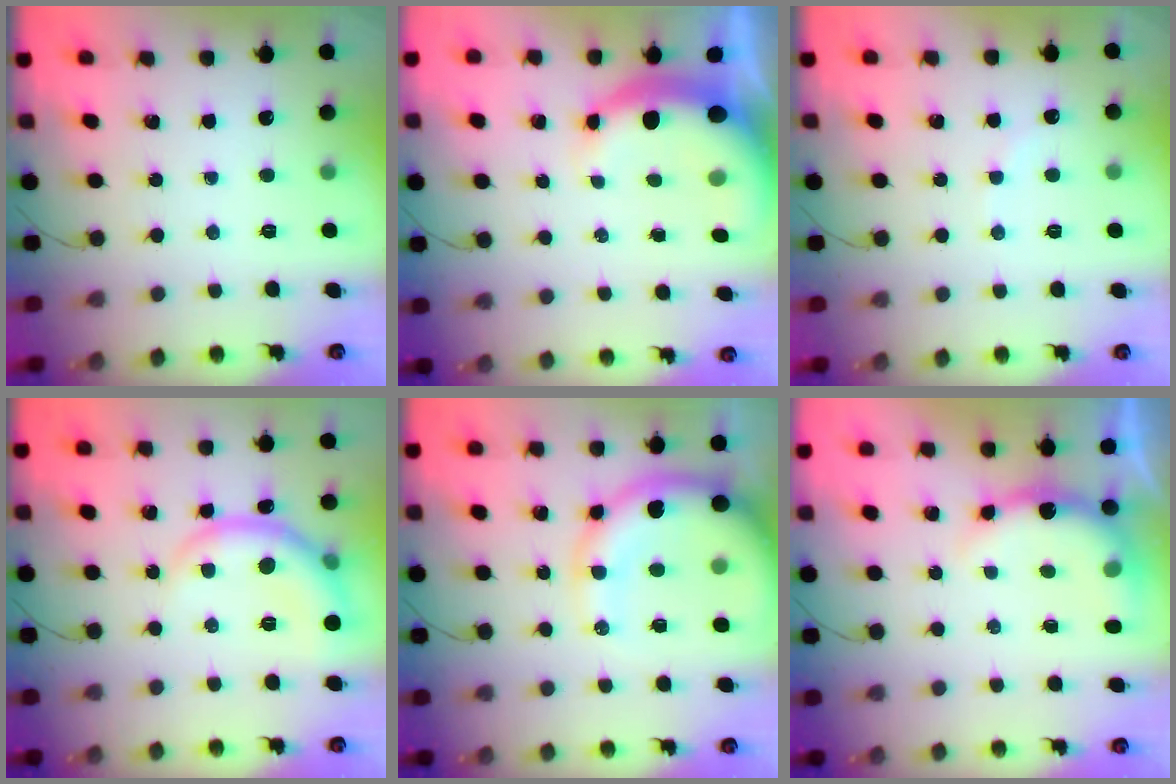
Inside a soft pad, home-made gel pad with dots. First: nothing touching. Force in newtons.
{"total": 6.3, "press": 6.2, "slide": 1.3}
{"total": 3.9, "press": 3.8, "slide": 0.6}
{"total": 8.8, "press": 8.8, "slide": 0.2}
{"total": 13.9, "press": 13.3, "slide": 4.1}
{"total": 8.8, "press": 8.7, "slide": 1.0}